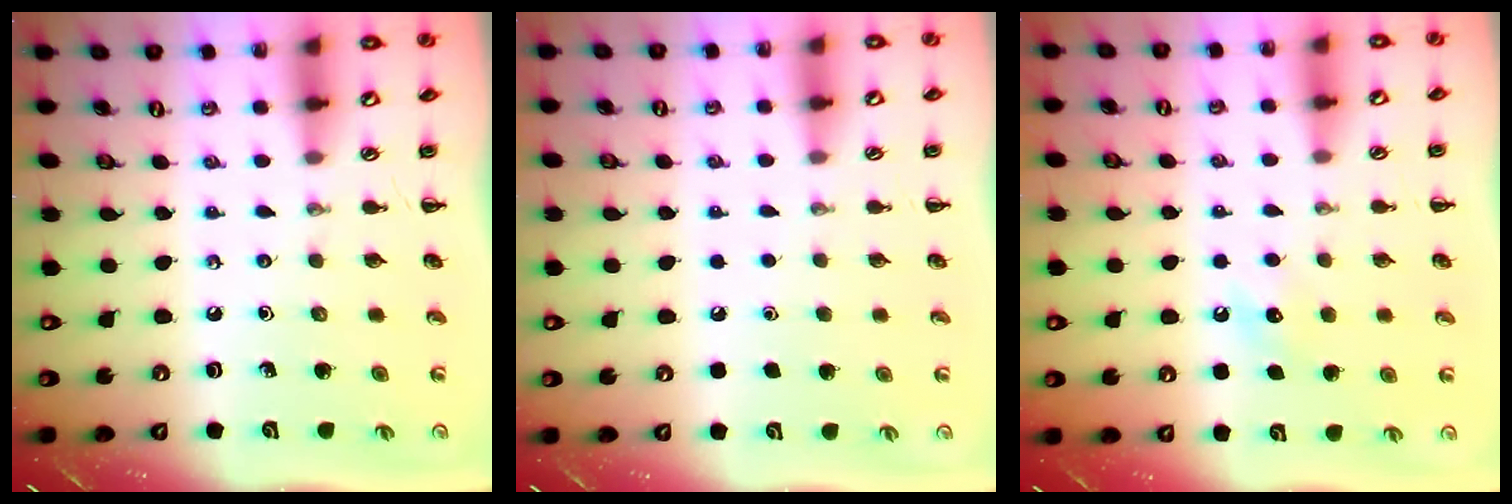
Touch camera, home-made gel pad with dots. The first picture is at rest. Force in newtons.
{"total": 1.7, "press": 1.7, "slide": 0.1}
{"total": 5.2, "press": 5.0, "slide": 1.4}